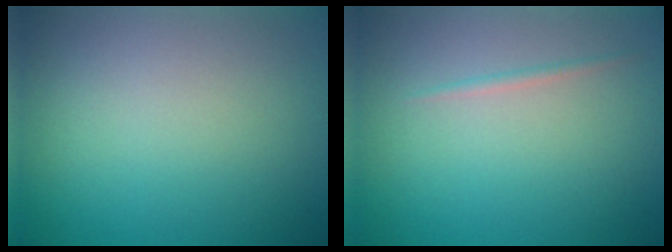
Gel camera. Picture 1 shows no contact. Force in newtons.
{"total": 0.6, "press": 0.6, "slide": 0.1}